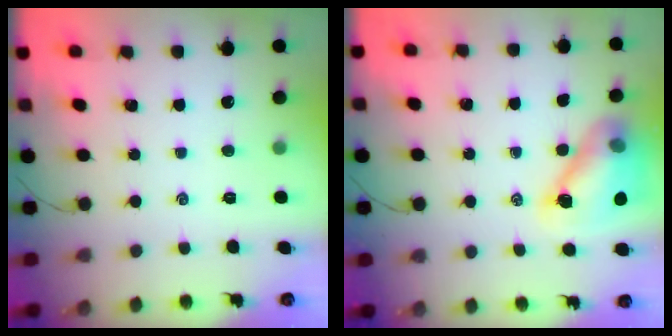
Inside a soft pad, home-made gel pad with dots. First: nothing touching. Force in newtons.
{"total": 13.0, "press": 12.4, "slide": 3.8}